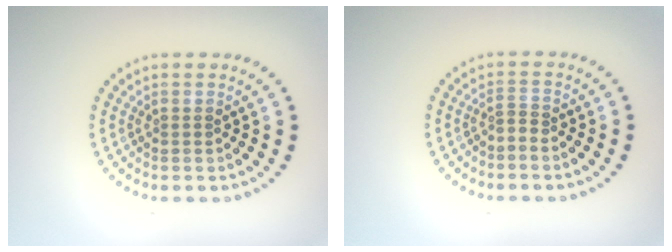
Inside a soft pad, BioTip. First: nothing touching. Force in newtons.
{"total": 0.9, "press": 0.3, "slide": 0.9}